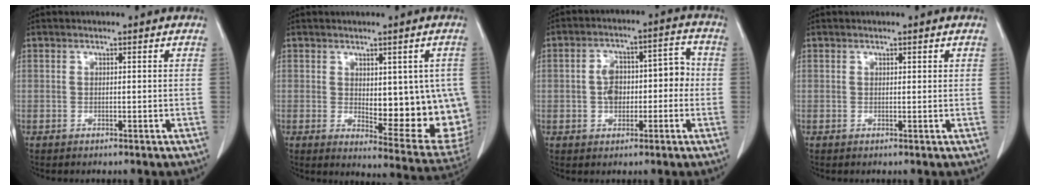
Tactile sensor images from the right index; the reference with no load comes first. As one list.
[{"total": 15.6, "force": [-0.5, 5.7, 14.5], "torque": [-0.137, -0.007, 0.014]}, {"total": 8.3, "force": [-0.9, 5.0, 6.6], "torque": [-0.103, 0.045, -0.010]}, {"total": 0.6, "force": [0.4, 0.2, 0.4], "torque": [-0.006, -0.001, 0.005]}]